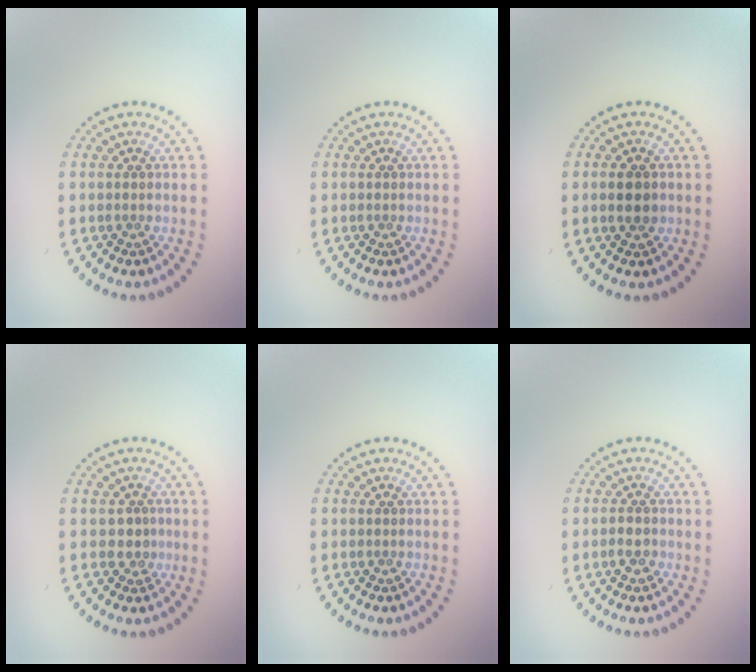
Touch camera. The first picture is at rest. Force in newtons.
{"total": 0.0}
{"total": 2.2, "press": 2.2, "slide": 0.0}
{"total": 1.7, "press": 1.3, "slide": 1.1}
{"total": 0.0}
{"total": 1.4, "press": 1.3, "slide": 0.5}